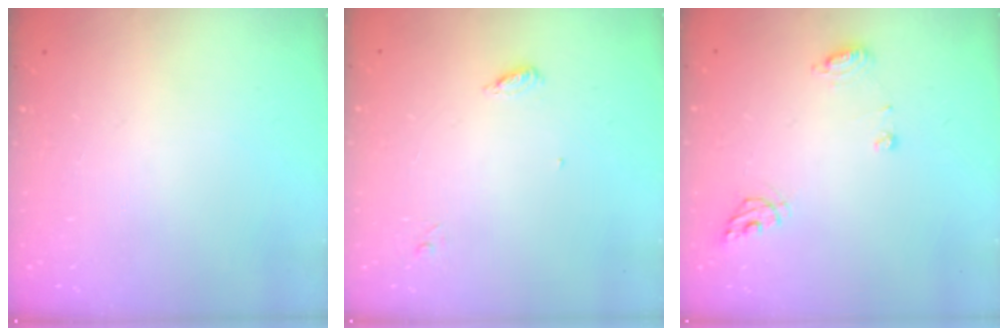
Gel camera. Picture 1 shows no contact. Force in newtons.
{"total": 4.0, "press": 4.0, "slide": 0.4}
{"total": 7.2, "press": 7.2, "slide": 0.8}